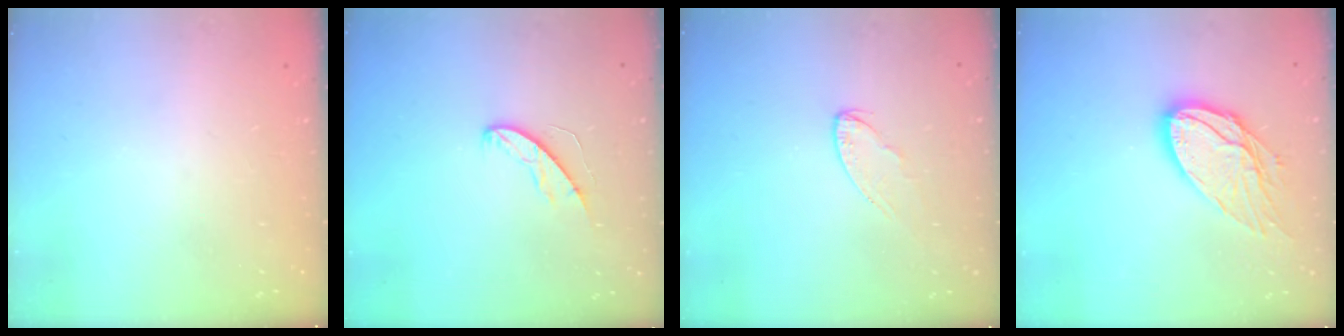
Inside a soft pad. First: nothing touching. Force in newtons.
{"total": 5.8, "press": 5.8, "slide": 0.4}
{"total": 4.3, "press": 4.2, "slide": 0.4}
{"total": 14.2, "press": 14.1, "slide": 1.1}